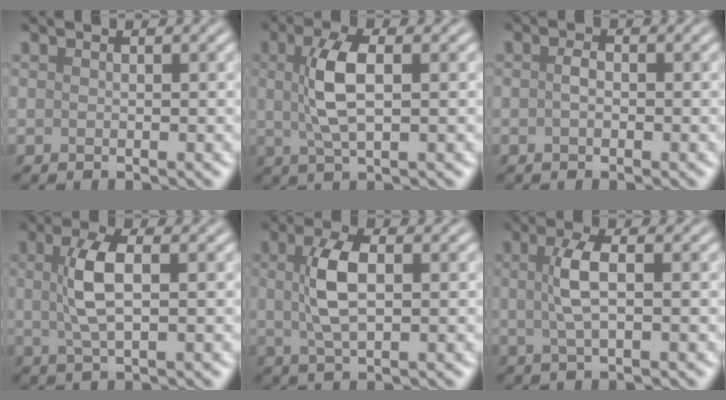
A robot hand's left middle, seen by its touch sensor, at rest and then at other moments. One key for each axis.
{"total": 4.6, "fx": 0.7, "fy": 1.7, "fz": 4.2, "tx": -0.094, "ty": 0.009, "tz": 0.012}
{"total": 1.2, "fx": -0.2, "fy": 0.7, "fz": 0.9, "tx": -0.021, "ty": 0.003, "tz": -0.005}
{"total": 3.9, "fx": 0.6, "fy": 1.3, "fz": 3.7, "tx": -0.085, "ty": 0.008, "tz": 0.011}
{"total": 4.4, "fx": 0.7, "fy": 1.9, "fz": 3.9, "tx": -0.088, "ty": 0.008, "tz": 0.011}
{"total": 3.0, "fx": 0.4, "fy": 0.8, "fz": 2.9, "tx": -0.065, "ty": 0.008, "tz": 0.006}